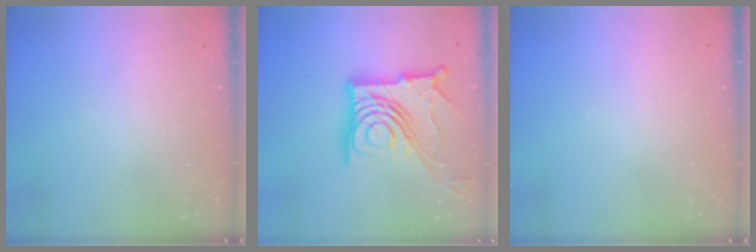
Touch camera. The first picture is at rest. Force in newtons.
{"total": 21.5, "press": 21.4, "slide": 2.4}
{"total": 0.0}